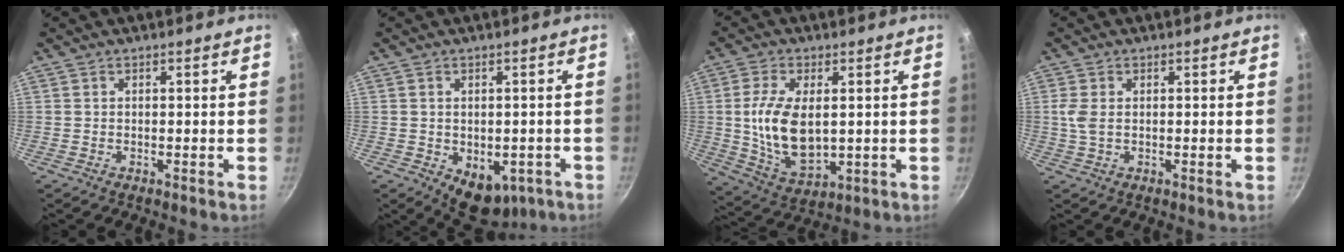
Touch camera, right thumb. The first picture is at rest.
{"total": 8.8, "force": [-2.8, 5.8, 6.0], "torque": [-0.045, 0.000, -0.021]}
{"total": 13.5, "force": [1.1, 7.3, 11.3], "torque": [-0.205, -0.011, 0.033]}
{"total": 3.7, "force": [0.6, 1.8, 3.2], "torque": [-0.075, 0.001, 0.014]}